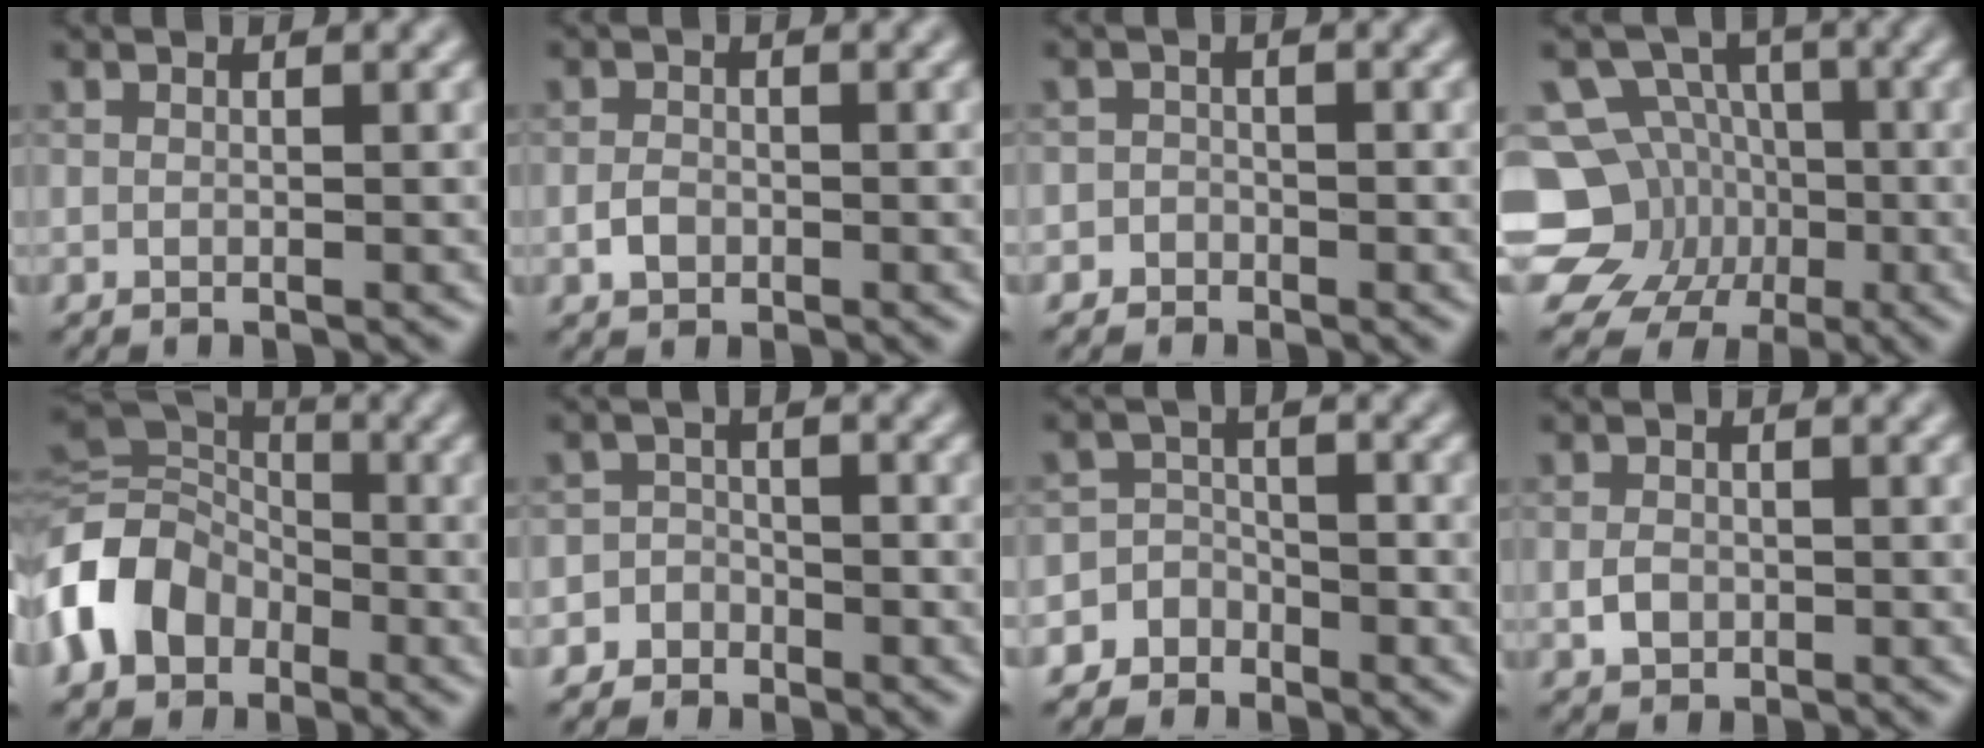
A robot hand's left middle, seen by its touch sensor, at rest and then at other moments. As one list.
[{"total": 1.4, "force": [-0.5, 1.1, 0.7], "torque": [-0.013, 0.001, -0.013]}, {"total": 1.7, "force": [-1.1, 1.3, -0.2], "torque": [0.022, 0.009, -0.022]}, {"total": 11.0, "force": [-3.5, 9.9, 3.3], "torque": [-0.067, -0.003, -0.084]}, {"total": 8.0, "force": [-2.8, 6.2, 4.0], "torque": [-0.088, 0.001, -0.072]}, {"total": 3.8, "force": [-2.6, 2.8, -0.3], "torque": [0.046, 0.004, -0.049]}, {"total": 5.1, "force": [-3.4, 3.8, -0.4], "torque": [0.041, 0.003, -0.070]}, {"total": 1.6, "force": [-0.4, 1.3, 0.9], "torque": [-0.017, -0.001, -0.011]}]